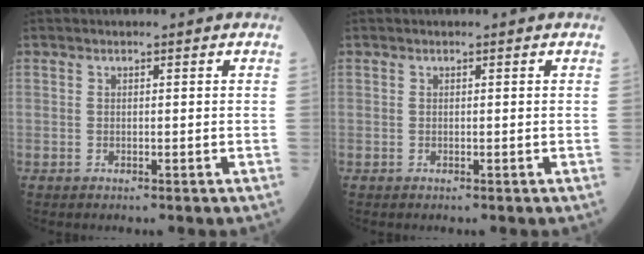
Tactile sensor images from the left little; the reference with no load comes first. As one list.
[{"total": 0.0}]